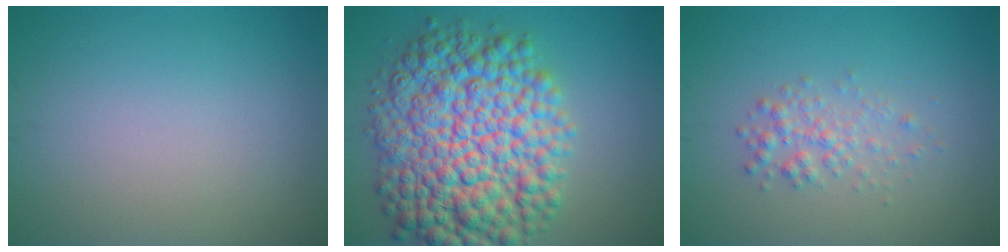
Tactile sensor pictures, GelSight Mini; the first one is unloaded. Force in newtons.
{"total": 13.2, "press": 13.2, "slide": 0.2}
{"total": 1.9, "press": 1.9, "slide": 0.0}